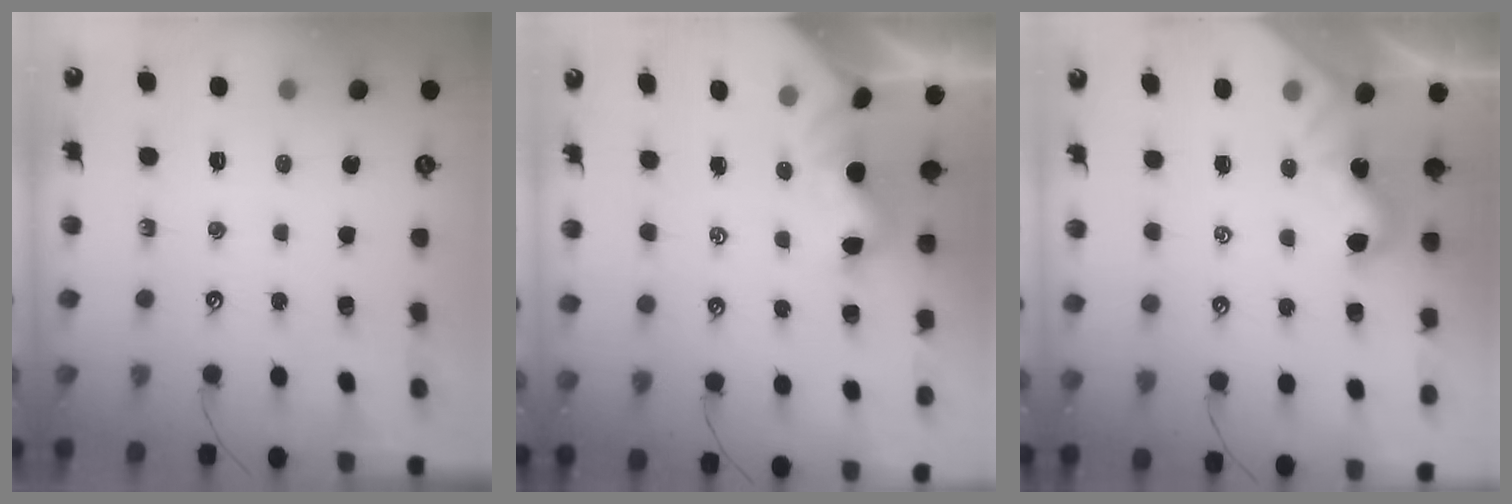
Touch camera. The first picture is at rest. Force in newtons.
{"total": 1.6, "press": 1.5, "slide": 0.7}
{"total": 2.0, "press": 1.9, "slide": 0.4}